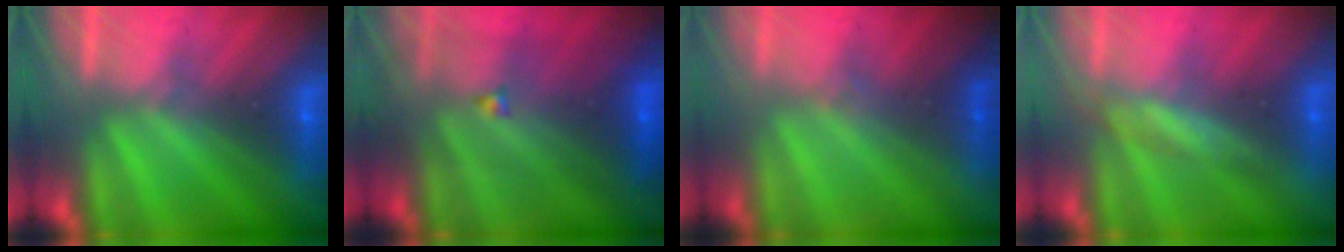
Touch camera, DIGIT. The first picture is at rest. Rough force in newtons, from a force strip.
{"total": 4.8}
{"total": 1.3}
{"total": 2.8}